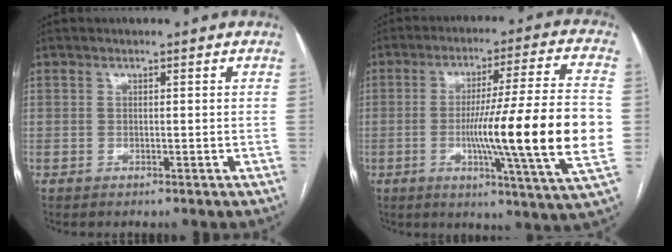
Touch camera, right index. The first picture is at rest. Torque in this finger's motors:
{"motor_torque": [2.14, 0.00, 1.05, 0.21]}